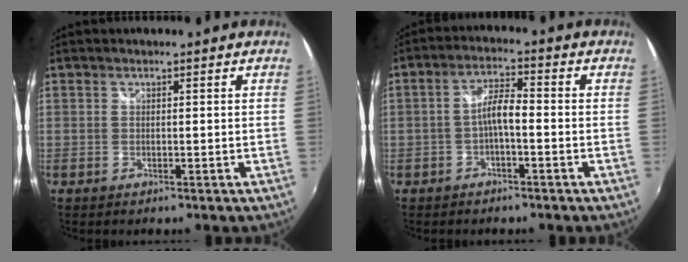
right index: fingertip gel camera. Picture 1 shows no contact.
{"total": 4.3, "force": [-1.6, 1.0, 3.9], "torque": [-0.078, 0.012, -0.030]}